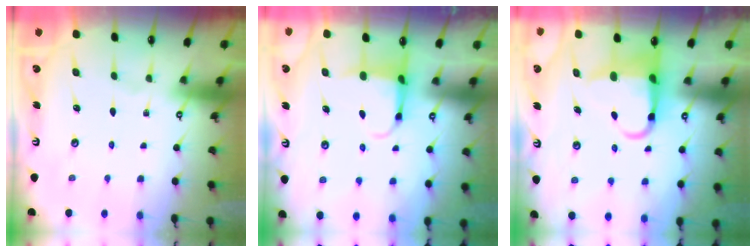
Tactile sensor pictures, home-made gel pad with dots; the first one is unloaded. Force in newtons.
{"total": 4.0, "press": 3.9, "slide": 1.0}
{"total": 6.6, "press": 6.6, "slide": 1.1}